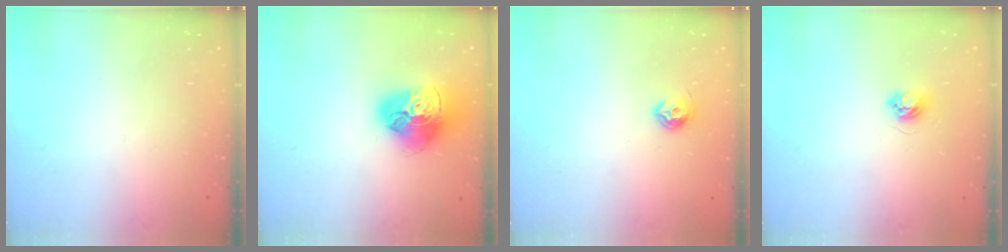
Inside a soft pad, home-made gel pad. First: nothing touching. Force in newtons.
{"total": 17.8, "press": 17.8, "slide": 1.6}
{"total": 6.9, "press": 6.8, "slide": 1.0}
{"total": 4.0, "press": 4.0, "slide": 0.4}